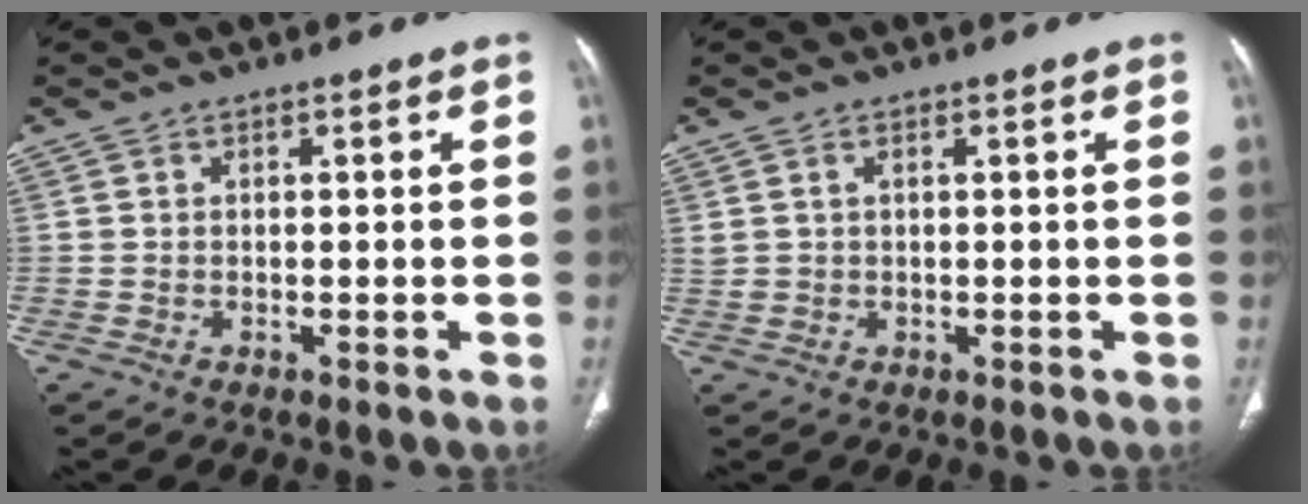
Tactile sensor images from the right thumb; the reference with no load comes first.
{"total": 1.5, "force": [0.7, 0.9, 0.9], "torque": [-0.022, 0.003, 0.020]}